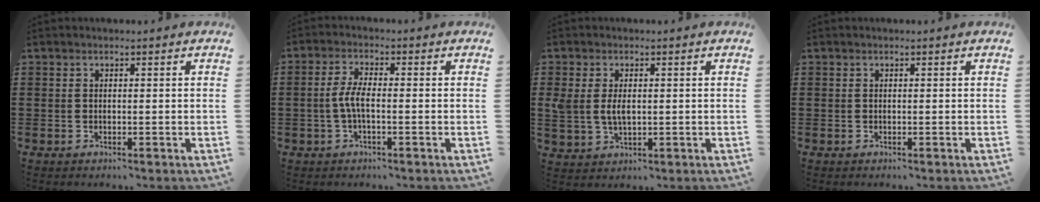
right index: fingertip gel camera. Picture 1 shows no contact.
{"total": 3.8, "force": [-0.9, 1.0, 3.5], "torque": [-0.093, -0.007, -0.027]}
{"total": 3.7, "force": [0.4, 2.2, 2.9], "torque": [-0.076, 0.003, 0.002]}
{"total": 0.0}